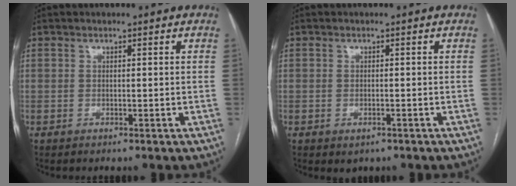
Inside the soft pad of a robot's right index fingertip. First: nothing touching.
{"total": 1.5, "force": [-0.8, 0.8, 1.0], "torque": [-0.014, -0.001, -0.002]}